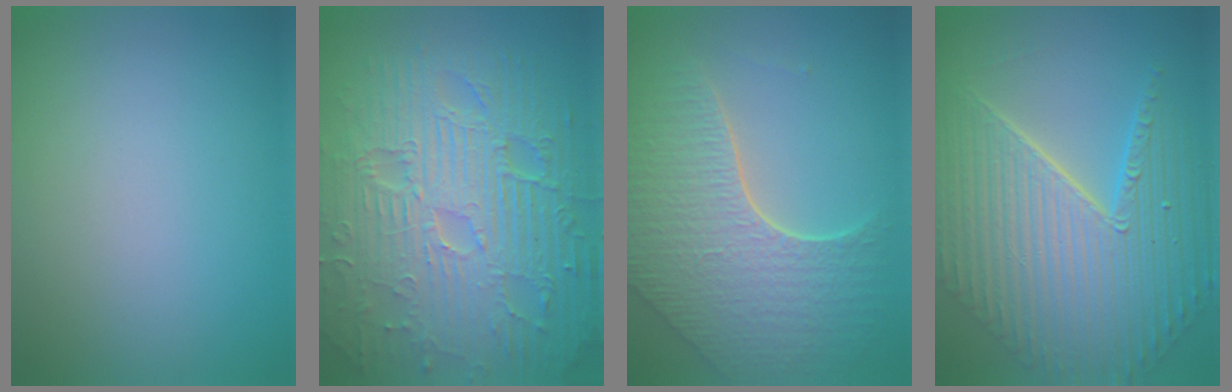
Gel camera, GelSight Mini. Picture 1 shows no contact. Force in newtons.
{"total": 12.2, "press": 7.8, "slide": 9.4}
{"total": 7.6, "press": 5.5, "slide": 5.2}
{"total": 10.8, "press": 7.3, "slide": 8.0}